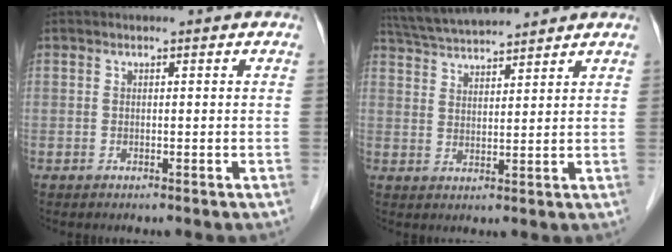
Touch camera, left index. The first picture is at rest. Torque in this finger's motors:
{"motor_torque": [-0.29, -0.69, 0.38, 0.08]}